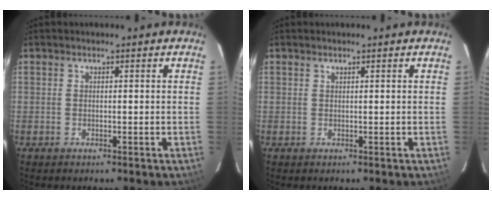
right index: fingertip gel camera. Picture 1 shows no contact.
{"total": 0.0}